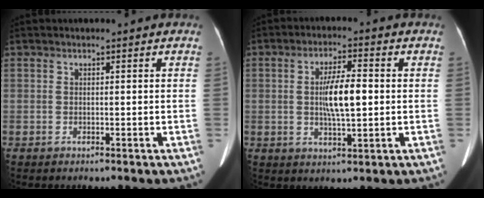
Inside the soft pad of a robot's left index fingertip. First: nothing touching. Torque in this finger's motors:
{"motor_torque": [1.31, -0.17, 0.63, 0.06]}